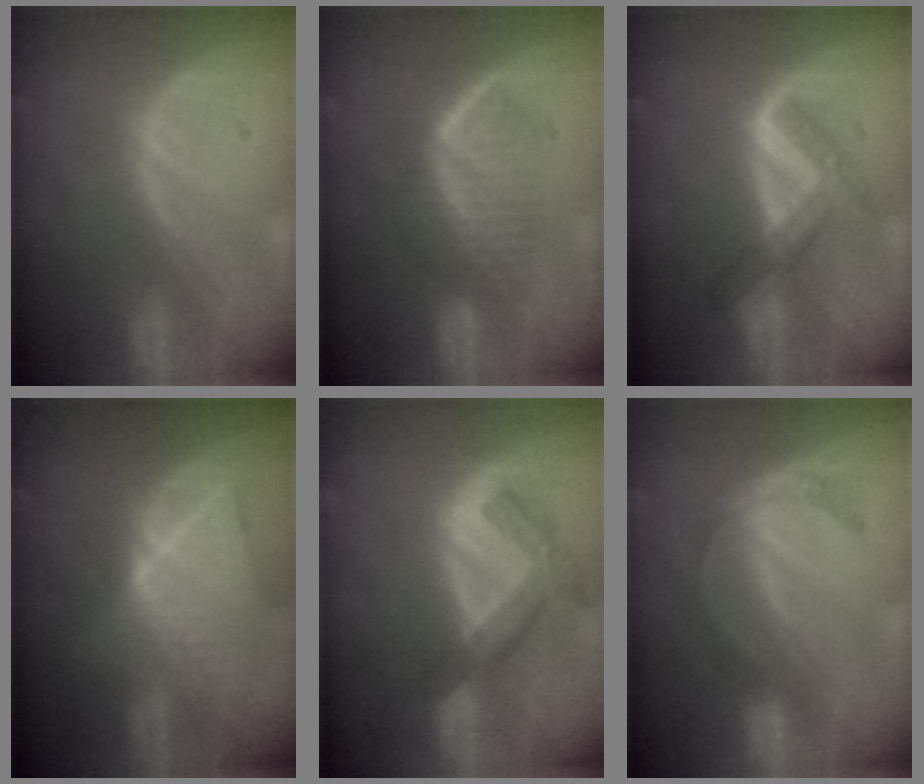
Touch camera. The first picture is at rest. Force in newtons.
{"total": 7.1, "press": 6.1, "slide": 3.6}
{"total": 6.7, "press": 5.7, "slide": 3.6}
{"total": 9.2, "press": 8.2, "slide": 4.2}
{"total": 7.4, "press": 6.4, "slide": 3.7}
{"total": 4.4, "press": 4.1, "slide": 1.4}